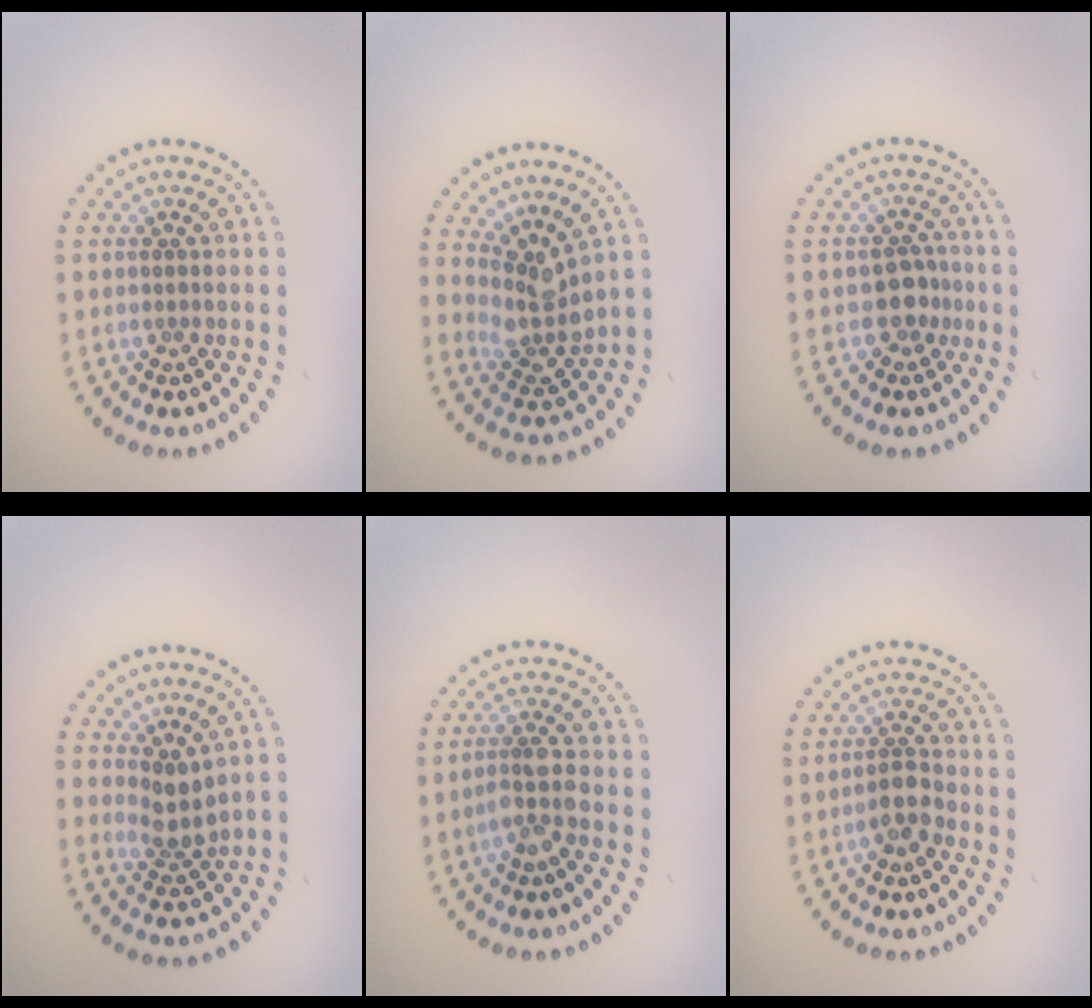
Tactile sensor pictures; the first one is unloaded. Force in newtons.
{"total": 3.4, "press": 2.6, "slide": 2.2}
{"total": 2.1, "press": 1.8, "slide": 1.2}
{"total": 2.4, "press": 1.8, "slide": 1.6}
{"total": 2.4, "press": 2.0, "slide": 1.4}
{"total": 2.0, "press": 1.6, "slide": 1.1}